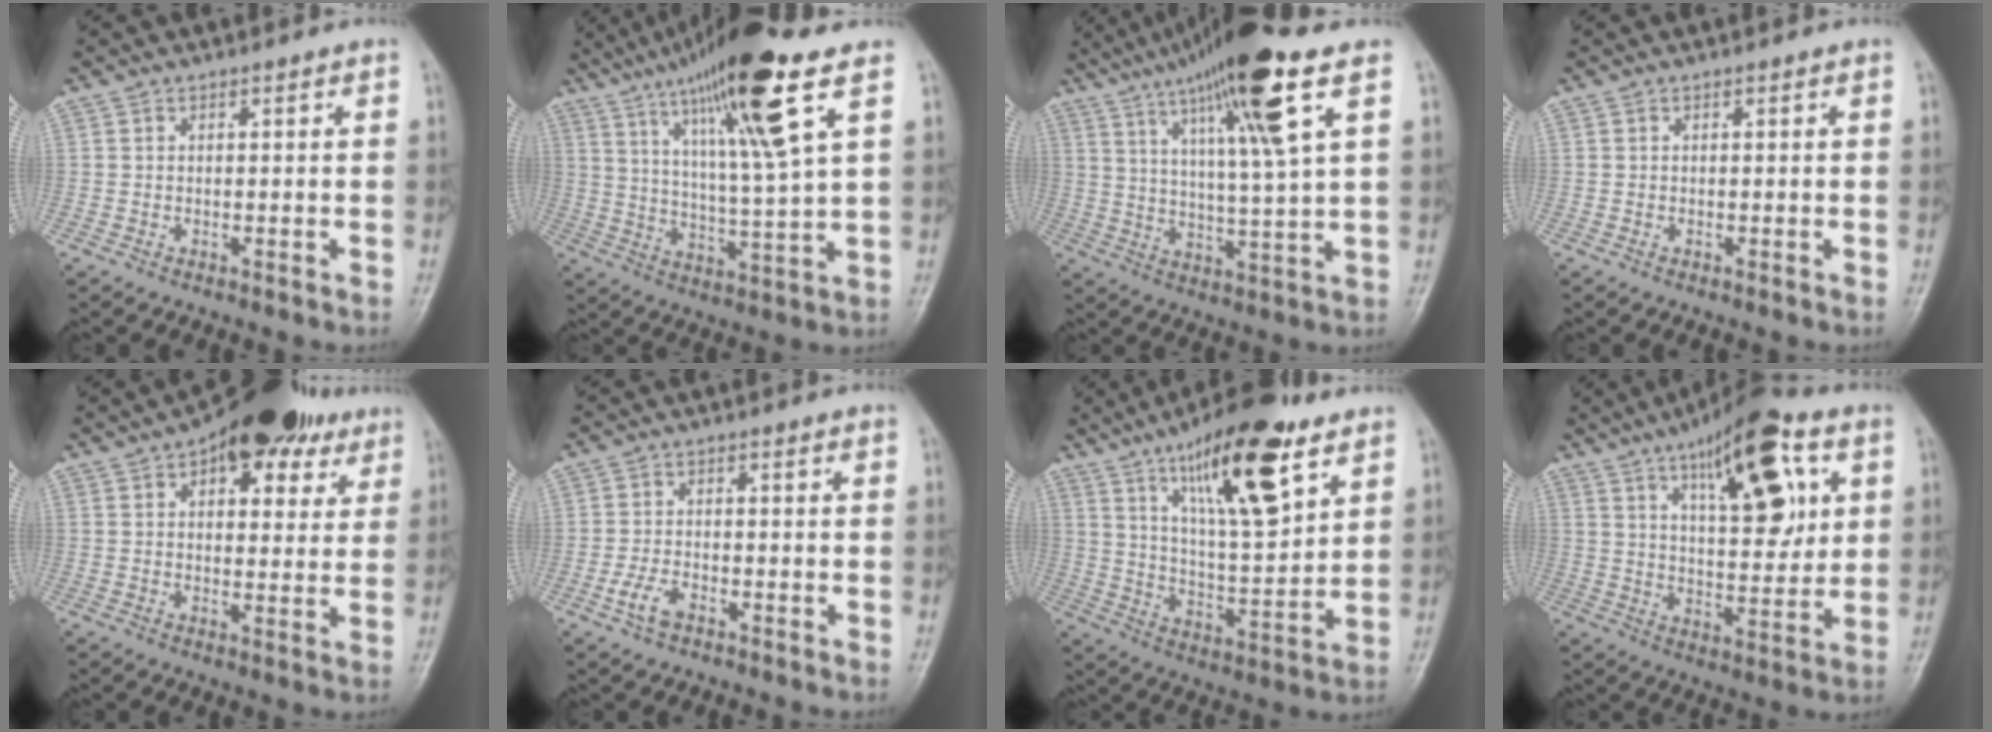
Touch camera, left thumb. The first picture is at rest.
{"total": 18.7, "force": [9.8, 1.5, 15.9], "torque": [-0.271, -0.029, 0.169]}
{"total": 18.3, "force": [9.3, 1.5, 15.7], "torque": [-0.263, -0.019, 0.157]}
{"total": 0.0}
{"total": 14.9, "force": [7.8, 8.0, 9.8], "torque": [-0.078, -0.008, 0.103]}
{"total": 4.1, "force": [-2.2, 2.1, 2.7], "torque": [-0.057, 0.013, -0.044]}
{"total": 19.7, "force": [10.8, 5.7, 15.5], "torque": [-0.225, -0.048, 0.183]}
{"total": 19.3, "force": [8.0, 7.4, 15.9], "torque": [-0.204, -0.020, 0.123]}